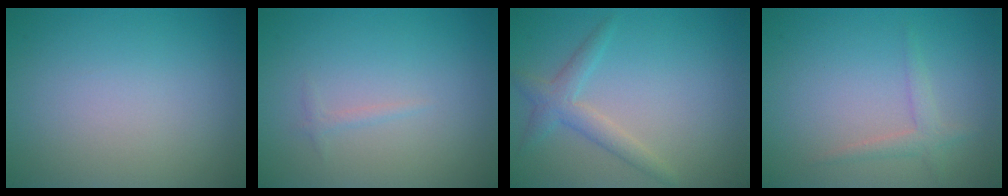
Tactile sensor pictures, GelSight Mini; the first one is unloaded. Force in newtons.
{"total": 0.6, "press": 0.6, "slide": 0.1}
{"total": 2.4, "press": 2.4, "slide": 0.2}
{"total": 1.6, "press": 1.6, "slide": 0.1}